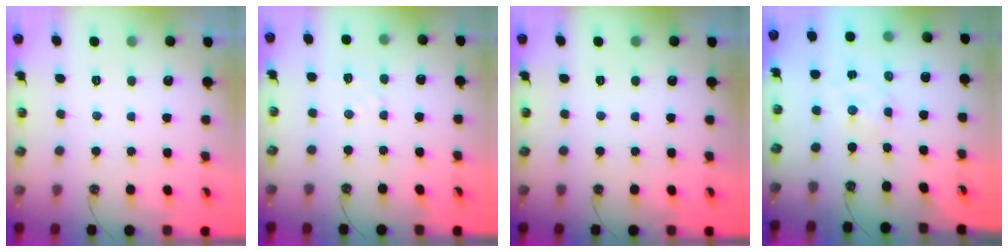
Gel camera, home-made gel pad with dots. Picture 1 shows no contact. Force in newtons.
{"total": 4.6, "press": 4.6, "slide": 0.6}
{"total": 0.0}
{"total": 1.8, "press": 1.7, "slide": 0.4}